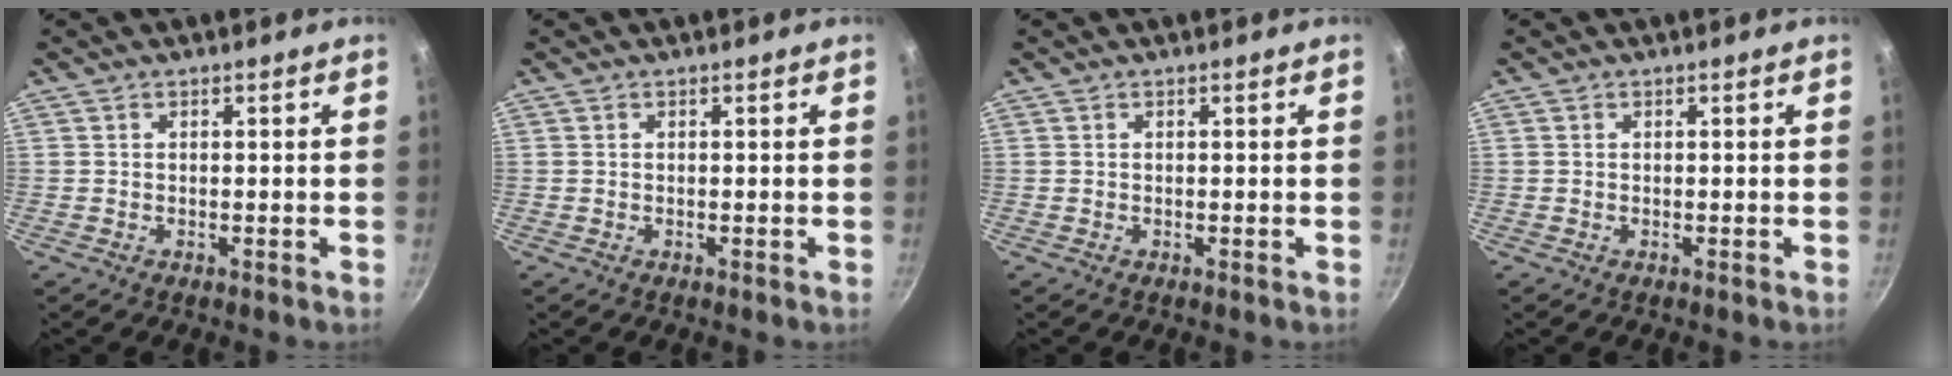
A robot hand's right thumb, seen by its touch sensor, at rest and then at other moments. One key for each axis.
{"total": 0.0}
{"total": 0.0}
{"total": 0.0}